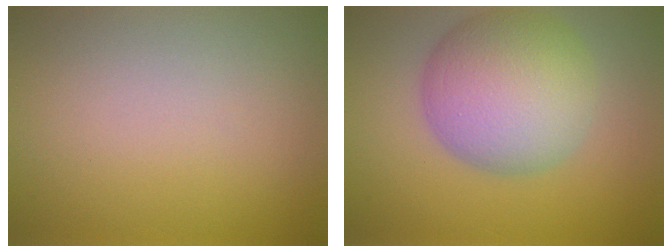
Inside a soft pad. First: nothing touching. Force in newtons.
{"total": 9.0, "press": 9.0, "slide": 0.6}